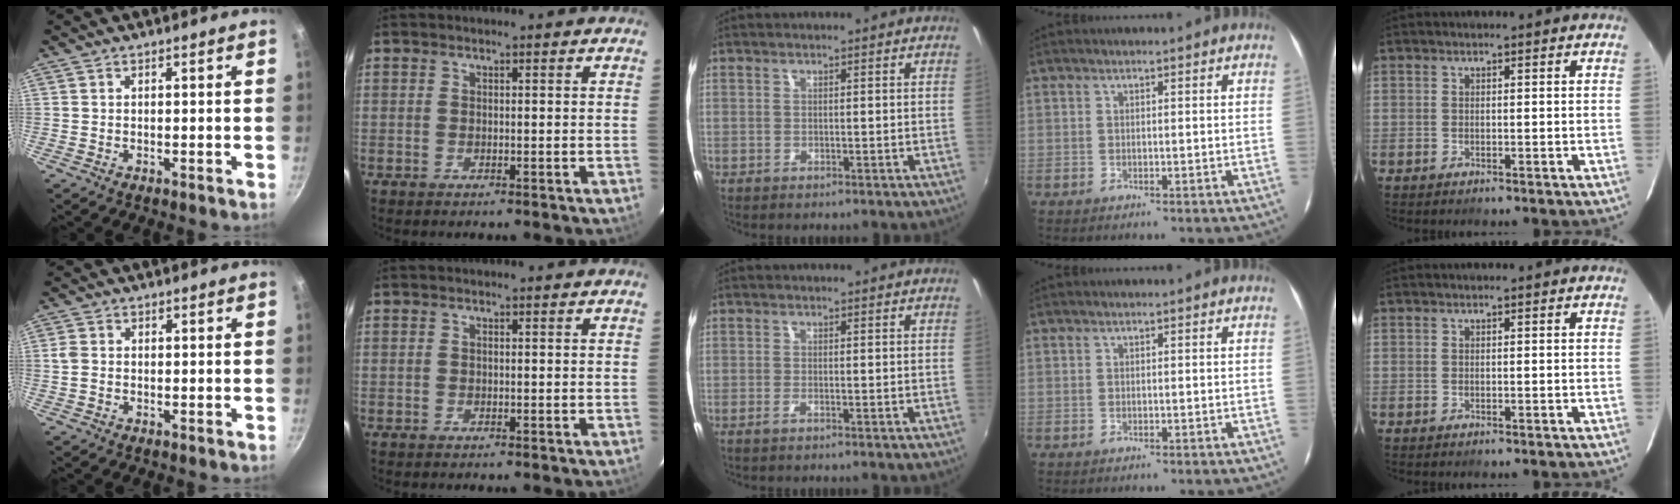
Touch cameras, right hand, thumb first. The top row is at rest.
{"thumb": {"total": 2.2, "force": [-0.2, 1.7, 1.3], "torque": [-0.032, 0.004, -0.008]}, "middle": {"total": 1.0, "force": [-0.7, -0.1, 0.7], "torque": [-0.017, -0.003, -0.016]}}